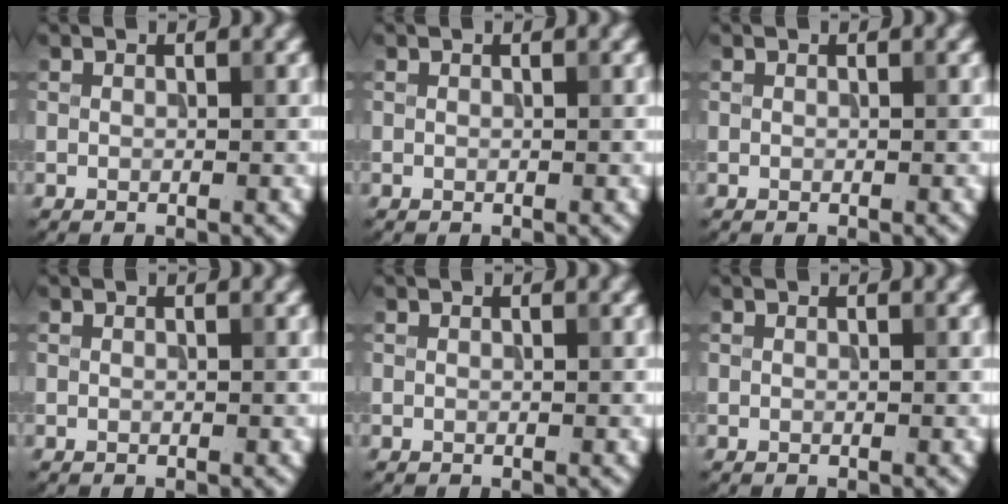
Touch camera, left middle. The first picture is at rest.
{"total": 0.0}
{"total": 0.0}
{"total": 0.0}
{"total": 0.0}
{"total": 0.0}